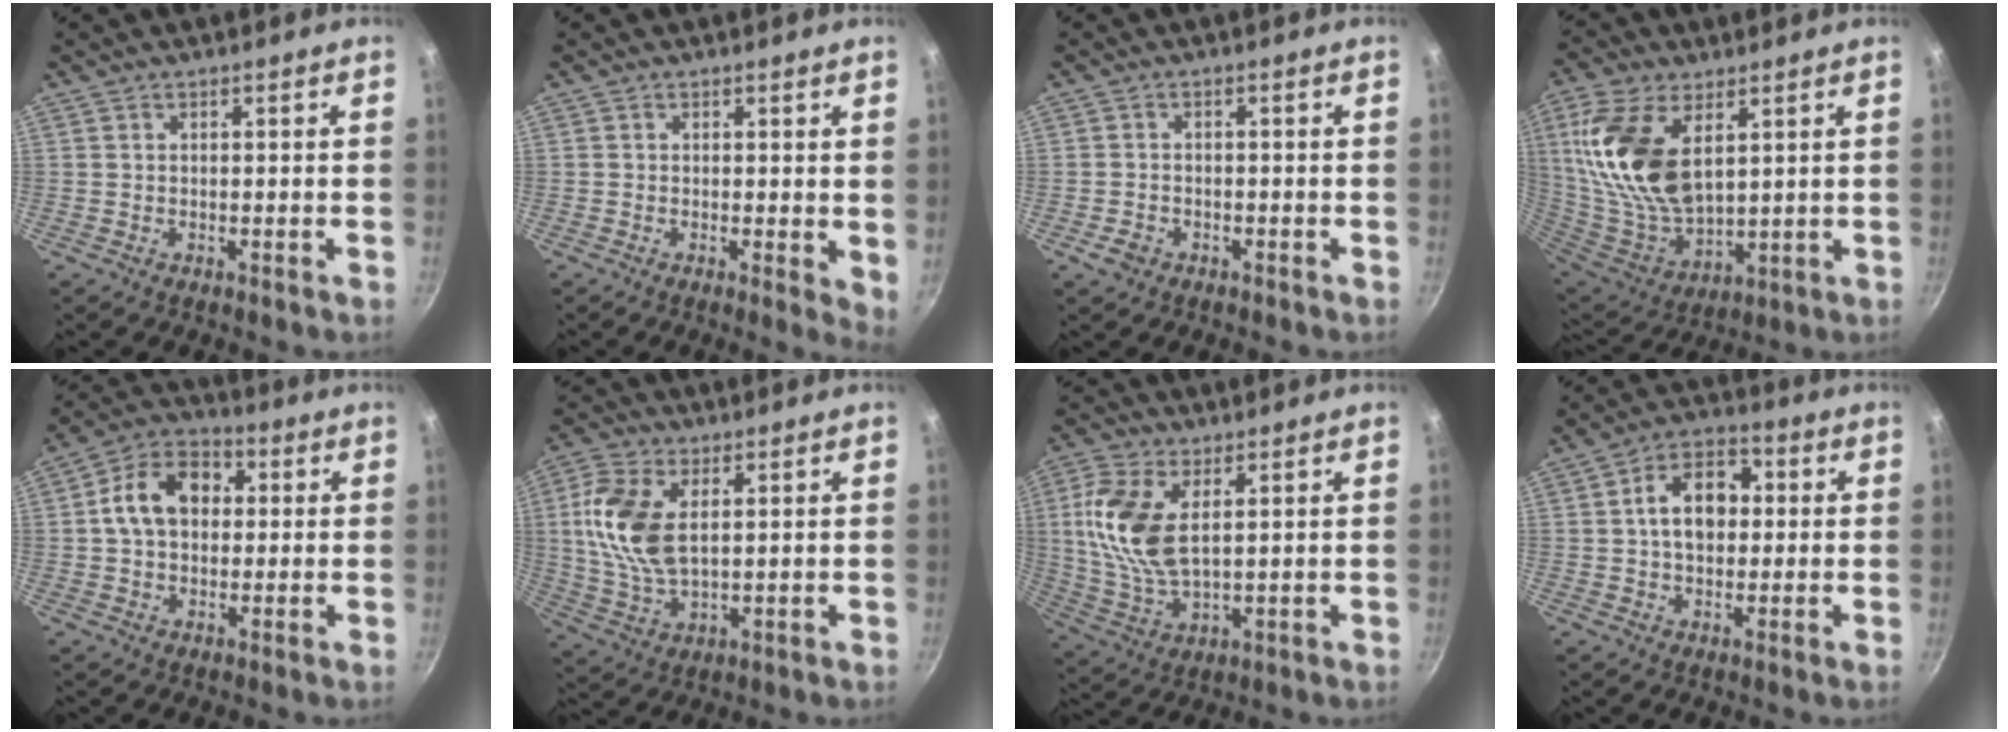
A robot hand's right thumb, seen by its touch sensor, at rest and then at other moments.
{"total": 3.2, "force": [0.3, 1.4, 2.8], "torque": [-0.031, -0.008, 0.001]}
{"total": 2.6, "force": [-1.5, 1.9, 1.1], "torque": [-0.020, 0.017, -0.023]}
{"total": 19.2, "force": [5.9, 10.6, 14.9], "torque": [-0.293, -0.029, 0.126]}
{"total": 11.7, "force": [1.4, 8.7, 7.8], "torque": [-0.101, 0.028, 0.005]}
{"total": 13.0, "force": [2.7, 7.2, 10.5], "torque": [-0.210, -0.006, 0.054]}
{"total": 13.2, "force": [3.2, 6.8, 10.8], "torque": [-0.223, -0.007, 0.068]}
{"total": 10.6, "force": [1.0, 7.4, 7.5], "torque": [-0.086, 0.024, 0.003]}